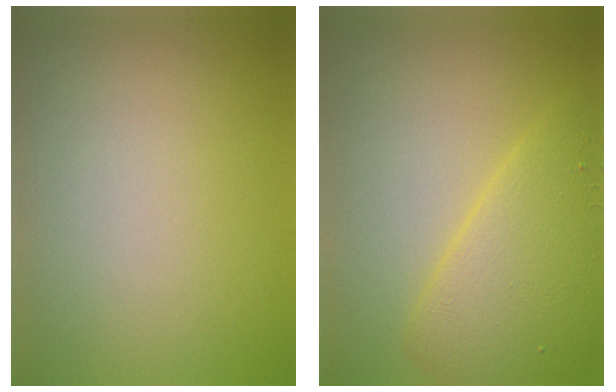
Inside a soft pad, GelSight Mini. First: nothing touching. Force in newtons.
{"total": 5.3, "press": 5.3, "slide": 0.2}